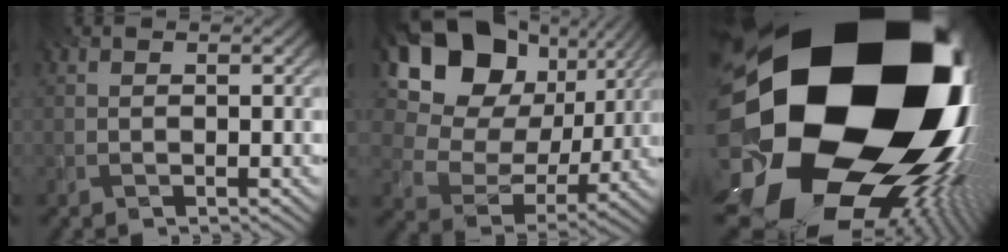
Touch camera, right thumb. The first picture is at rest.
{"total": 17.8, "force": [7.7, 12.7, 9.7], "torque": [-0.208, 0.025, 0.143]}
{"total": 23.9, "force": [0.0, 18.4, 15.2], "torque": [-0.212, -0.110, -0.057]}